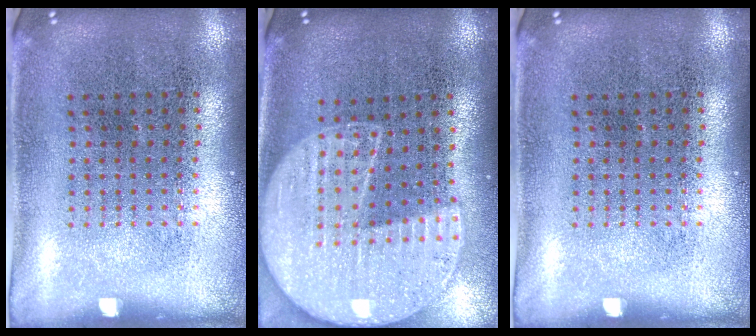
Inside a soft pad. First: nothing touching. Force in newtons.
{"total": 2.1, "press": 1.8, "slide": 1.0}
{"total": 0.0}